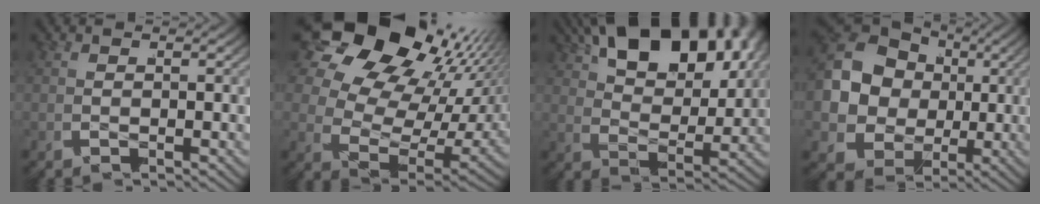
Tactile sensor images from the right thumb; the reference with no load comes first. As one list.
[{"total": 16.4, "force": [4.3, 10.7, 11.8], "torque": [-0.238, -0.008, 0.067]}, {"total": 13.5, "force": [5.4, 6.9, 10.3], "torque": [-0.173, 0.015, 0.074]}, {"total": 13.0, "force": [1.0, 10.6, 7.5], "torque": [-0.202, -0.026, 0.018]}]